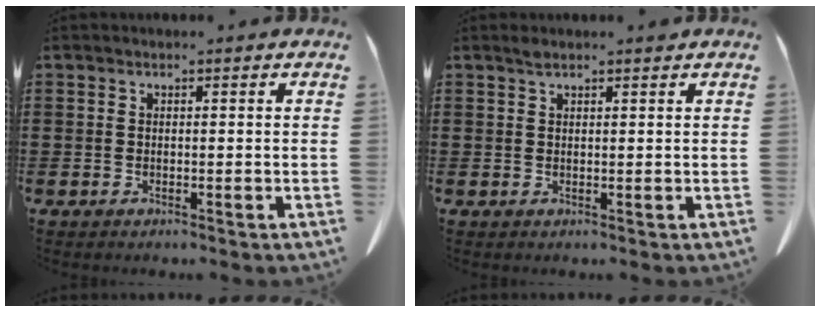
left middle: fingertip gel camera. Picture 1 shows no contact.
{"total": 1.2, "force": [0.9, 0.1, 0.7], "torque": [-0.017, -0.002, 0.018]}